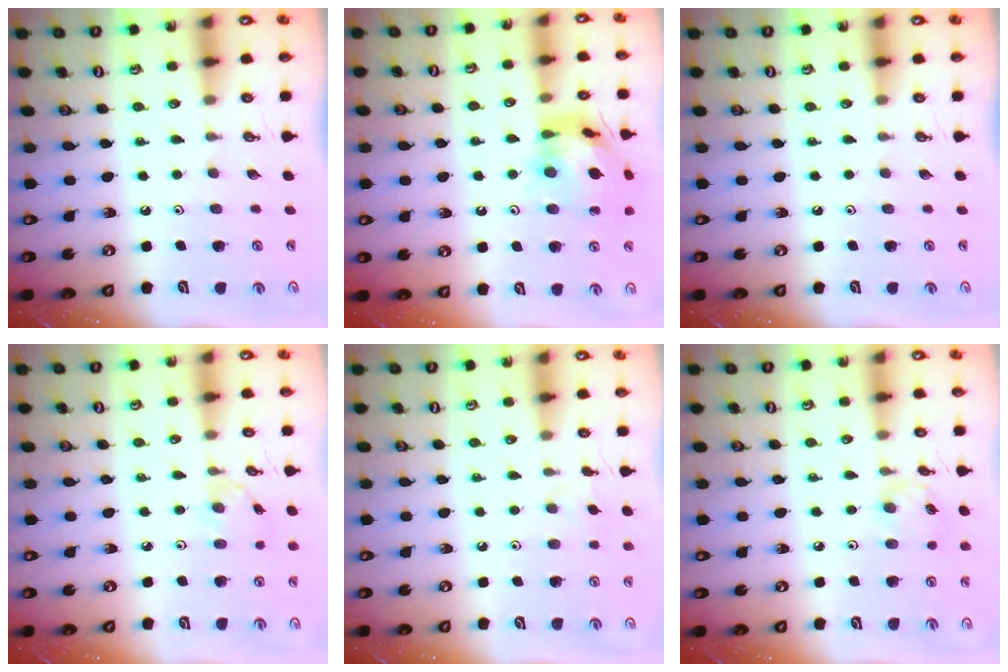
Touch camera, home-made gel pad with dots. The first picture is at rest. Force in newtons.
{"total": 15.8, "press": 15.7, "slide": 1.7}
{"total": 0.0}
{"total": 2.6, "press": 2.5, "slide": 0.5}
{"total": 4.3, "press": 4.2, "slide": 0.8}
{"total": 4.7, "press": 4.7, "slide": 0.3}